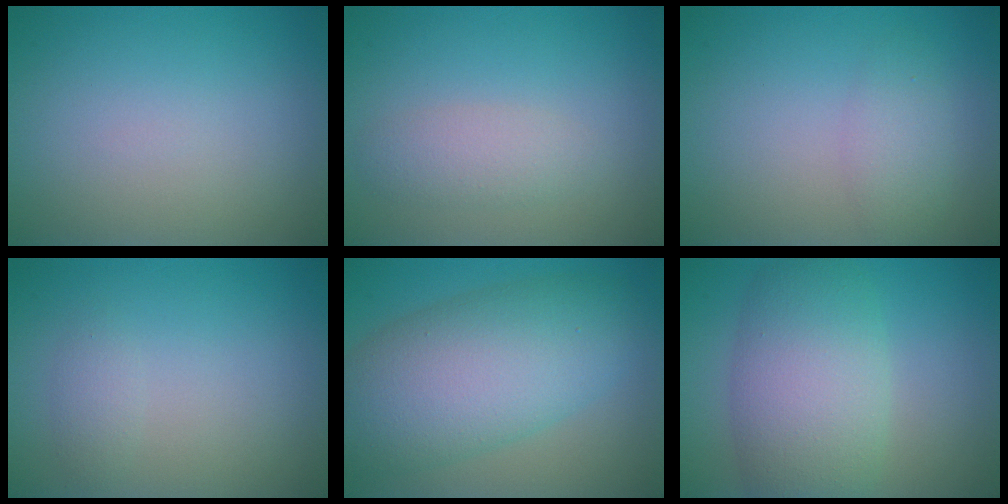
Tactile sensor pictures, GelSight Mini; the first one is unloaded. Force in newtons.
{"total": 2.1, "press": 2.1, "slide": 0.1}
{"total": 2.1, "press": 2.1, "slide": 0.1}
{"total": 1.0, "press": 1.0, "slide": 0.0}
{"total": 9.6, "press": 9.6, "slide": 0.5}
{"total": 7.5, "press": 7.5, "slide": 0.3}